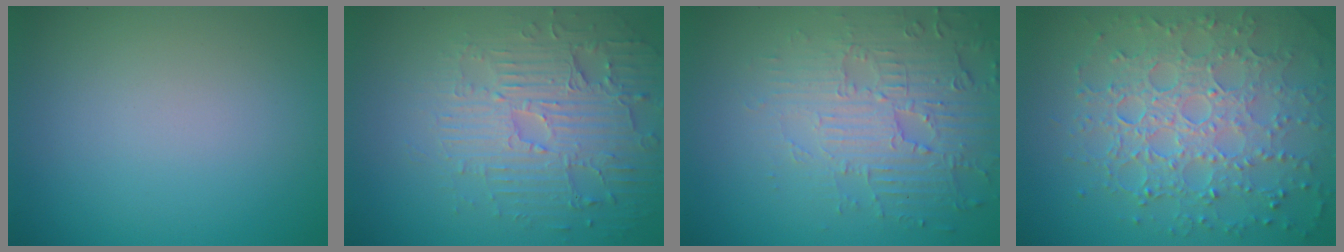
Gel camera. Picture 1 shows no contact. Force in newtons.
{"total": 4.9, "press": 4.3, "slide": 2.2}
{"total": 4.1, "press": 4.1, "slide": 0.5}
{"total": 8.1, "press": 5.7, "slide": 5.8}